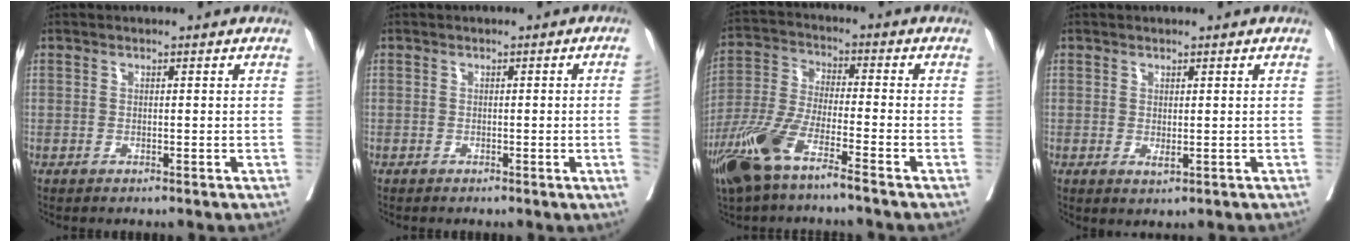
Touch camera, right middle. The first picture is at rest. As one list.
[{"total": 2.5, "force": [-0.3, -1.0, 2.3], "torque": [-0.029, -0.004, -0.001]}, {"total": 10.9, "force": [-6.9, 1.5, 8.2], "torque": [-0.185, -0.021, -0.141]}, {"total": 1.1, "force": [0.0, 0.4, 1.1], "torque": [-0.020, -0.006, 0.005]}]